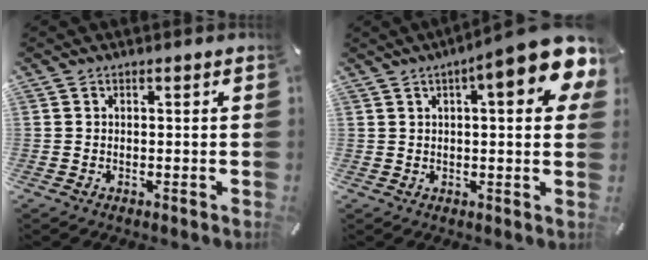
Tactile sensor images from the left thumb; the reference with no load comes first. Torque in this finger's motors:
{"motor_torque": [2.54, 2.47, 1.64, -1.13, 0.10]}